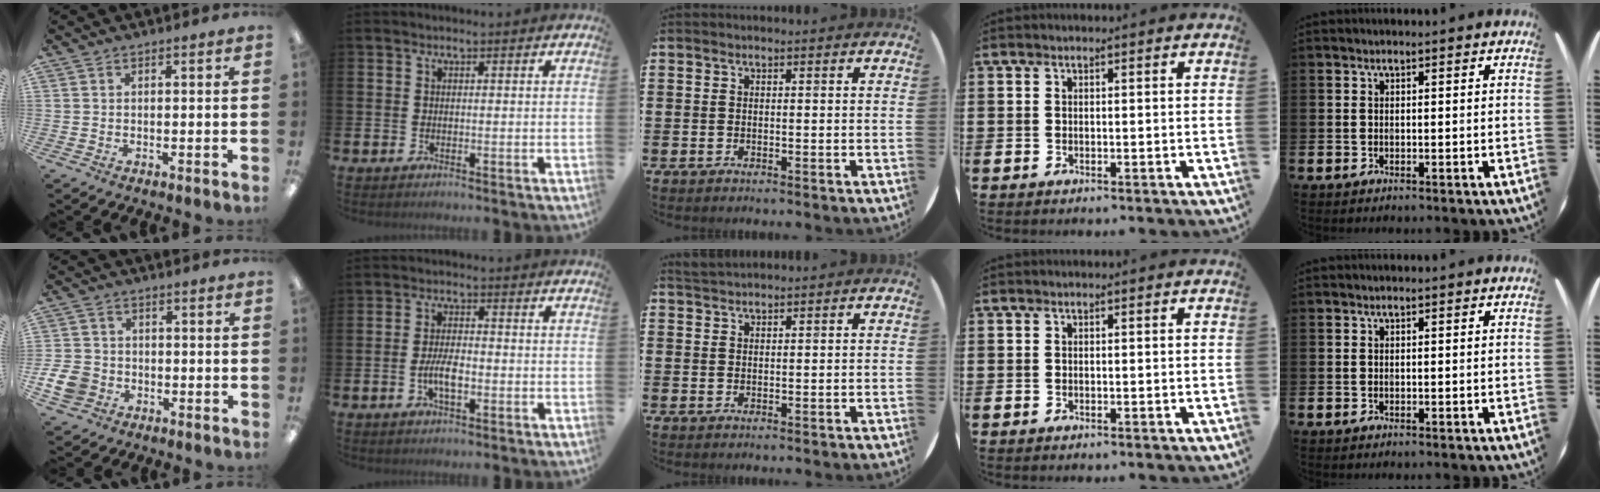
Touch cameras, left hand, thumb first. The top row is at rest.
{"thumb": {"total": 7.3, "force": [-2.4, 6.2, 3.2], "torque": [-0.078, 0.014, -0.045]}, "index": {"total": 4.0, "force": [-1.0, 1.6, 3.6], "torque": [-0.066, 0.003, -0.022]}, "middle": {"total": 1.4, "force": [1.4, 0.1, 0.0], "torque": [-0.001, 0.001, 0.027]}}